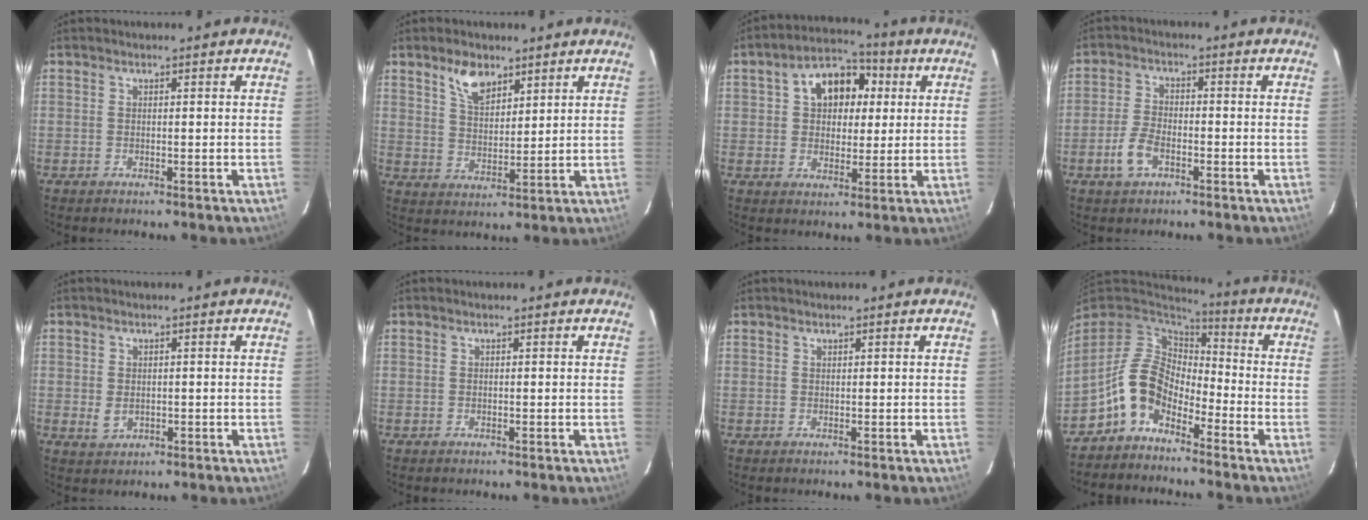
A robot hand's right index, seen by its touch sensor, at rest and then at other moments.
{"total": 6.6, "force": [4.4, 3.3, 3.7], "torque": [-0.062, 0.005, 0.083]}
{"total": 10.5, "force": [2.9, 7.5, 6.8], "torque": [-0.118, 0.039, 0.047]}
{"total": 5.5, "force": [-2.7, 2.9, 3.8], "torque": [-0.089, 0.002, -0.051]}
{"total": 2.6, "force": [-0.2, 2.1, 1.5], "torque": [-0.029, -0.001, 0.000]}
{"total": 0.0}
{"total": 0.0}
{"total": 10.3, "force": [-5.7, 6.3, 5.7], "torque": [-0.120, 0.024, -0.119]}